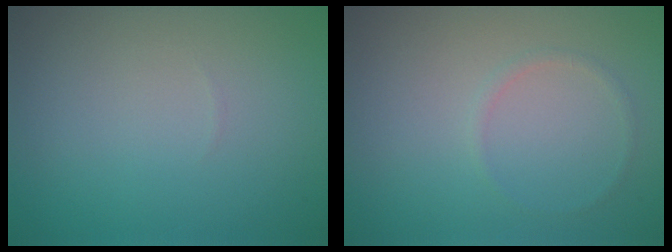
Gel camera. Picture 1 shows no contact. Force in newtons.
{"total": 0.6, "press": 0.6, "slide": 0.1}